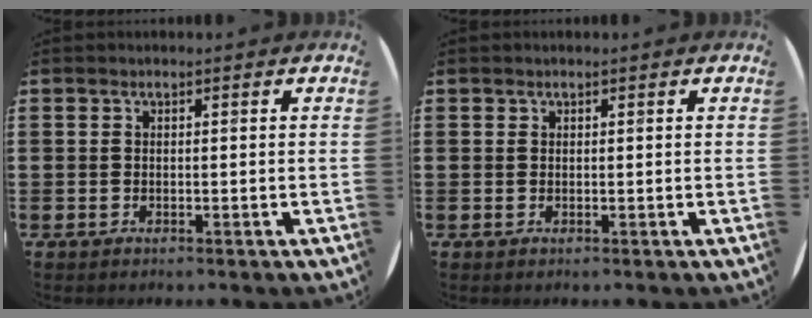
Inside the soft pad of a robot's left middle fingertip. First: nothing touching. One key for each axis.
{"total": 0.0}